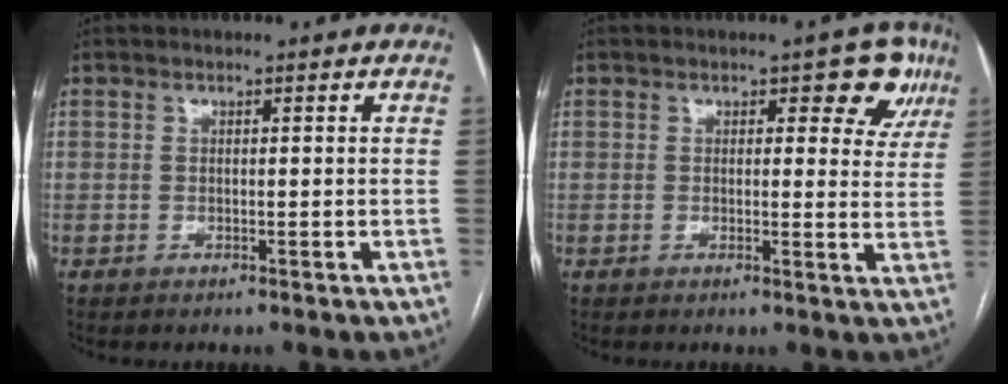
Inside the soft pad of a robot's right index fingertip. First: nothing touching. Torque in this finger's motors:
{"motor_torque": [0.44, 0.35, 0.27, 0.03]}